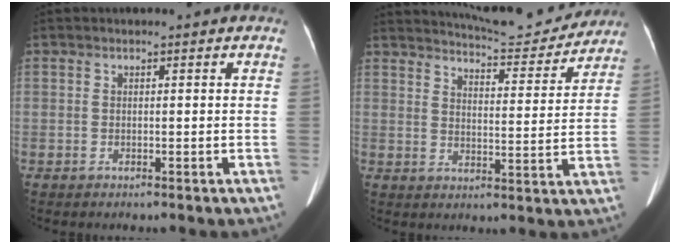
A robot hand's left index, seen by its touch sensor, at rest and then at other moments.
{"total": 13.1, "force": [12.7, 1.3, 3.0], "torque": [-0.044, -0.009, 0.166]}